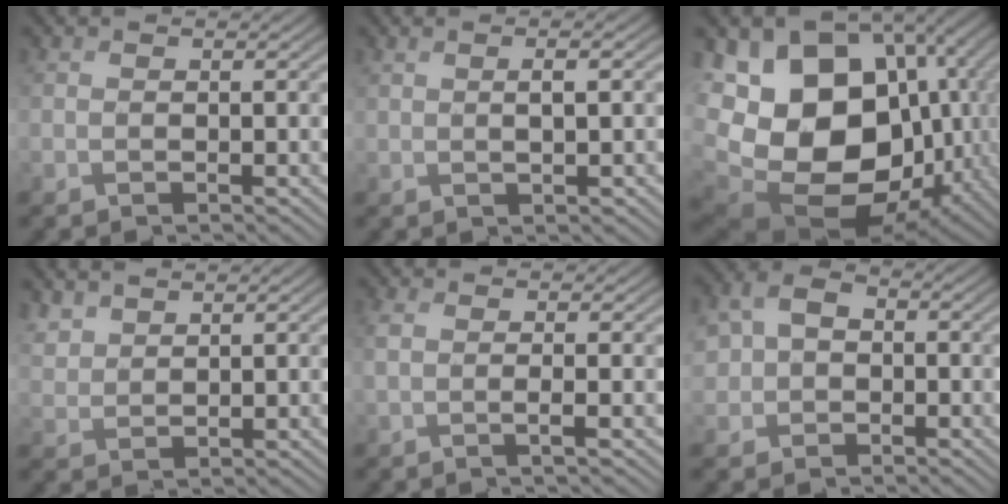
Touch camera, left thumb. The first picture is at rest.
{"total": 1.9, "force": [0.8, 0.0, 1.7], "torque": [-0.031, 0.005, 0.018]}
{"total": 21.0, "force": [-0.5, 15.7, 13.9], "torque": [-0.291, -0.046, 0.039]}
{"total": 3.1, "force": [2.9, 0.9, 0.7], "torque": [-0.021, 0.005, 0.069]}
{"total": 1.7, "force": [0.2, -0.1, 1.7], "torque": [-0.035, 0.003, -0.004]}
{"total": 5.1, "force": [-0.1, 4.4, 2.5], "torque": [-0.061, 0.007, -0.019]}